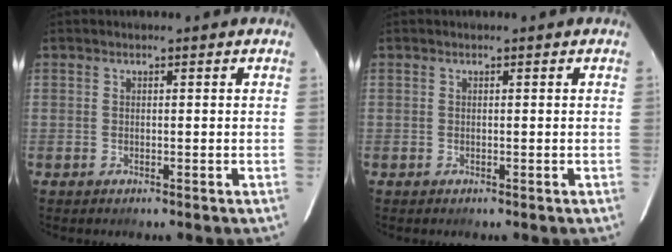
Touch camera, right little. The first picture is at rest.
{"total": 0.0}